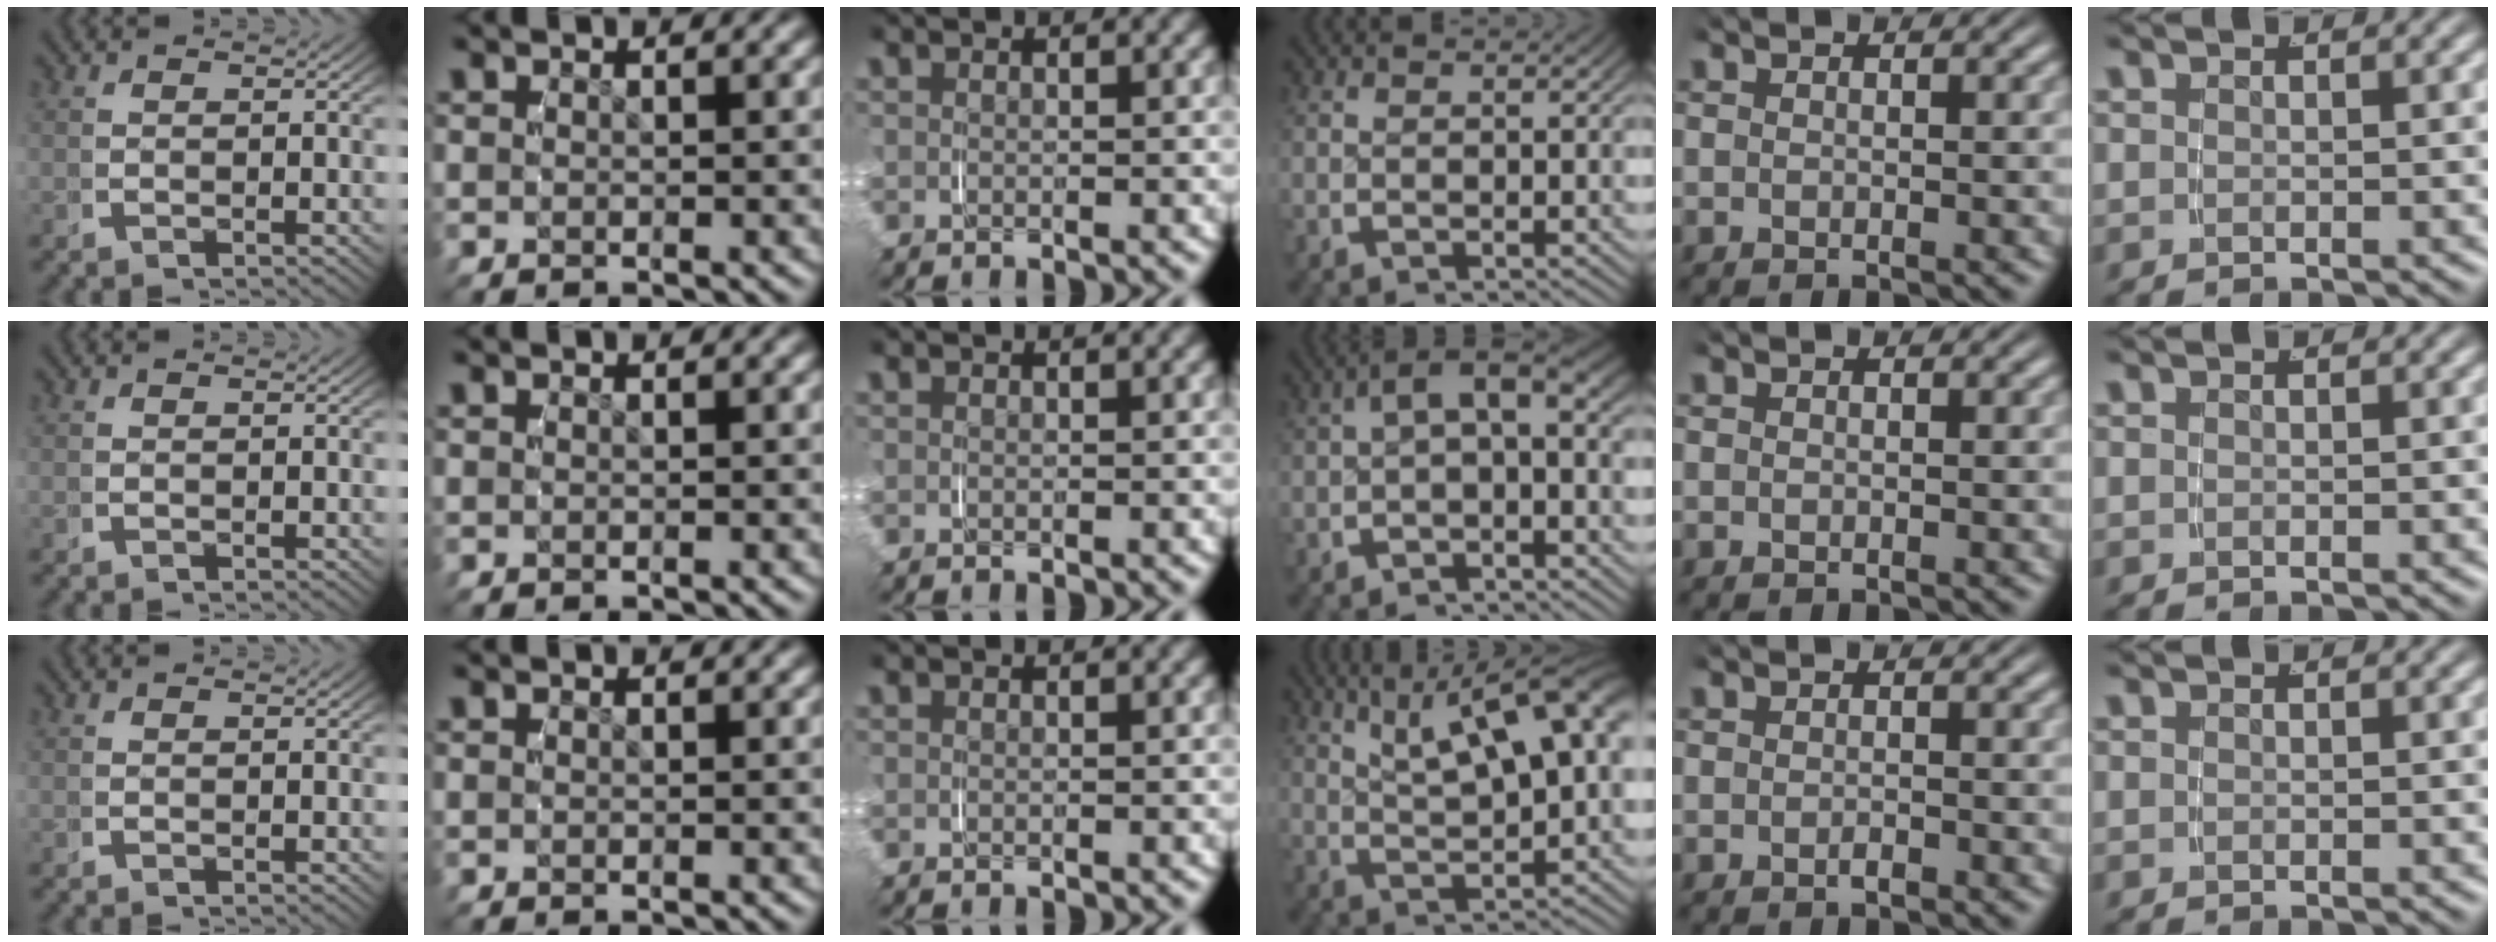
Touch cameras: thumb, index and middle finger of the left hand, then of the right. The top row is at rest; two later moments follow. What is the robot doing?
{"motion": "grasp_and_lifting", "object": "map"}